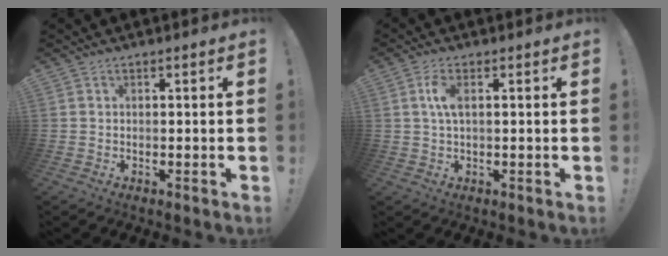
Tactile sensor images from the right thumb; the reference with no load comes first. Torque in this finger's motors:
{"motor_torque": [0.01, 0.11, 0.55, -0.67, 0.28]}